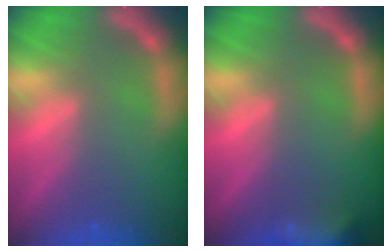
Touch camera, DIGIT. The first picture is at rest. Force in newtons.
{"total": 6.9}